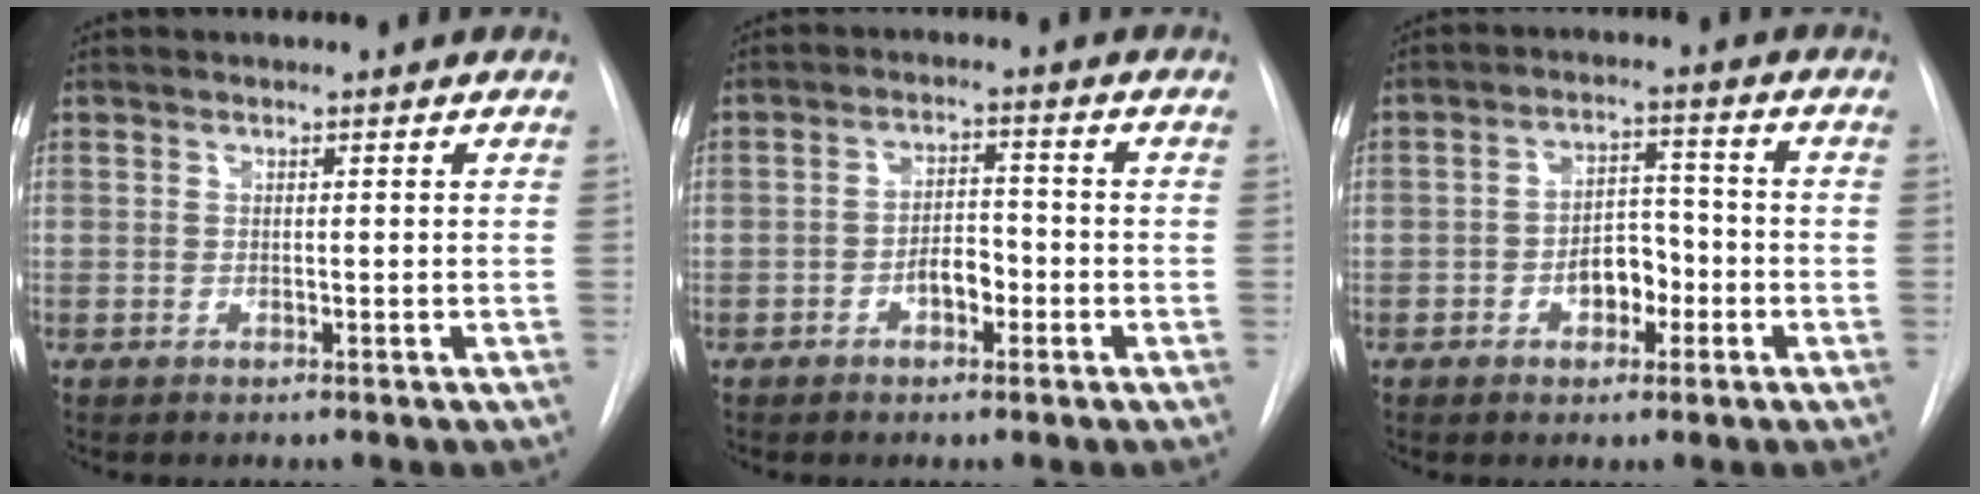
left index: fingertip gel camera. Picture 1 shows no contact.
{"total": 4.0, "force": [-2.3, 2.0, 2.7], "torque": [-0.044, 0.004, -0.037]}
{"total": 5.6, "force": [-2.6, 3.3, 3.7], "torque": [-0.058, 0.012, -0.041]}